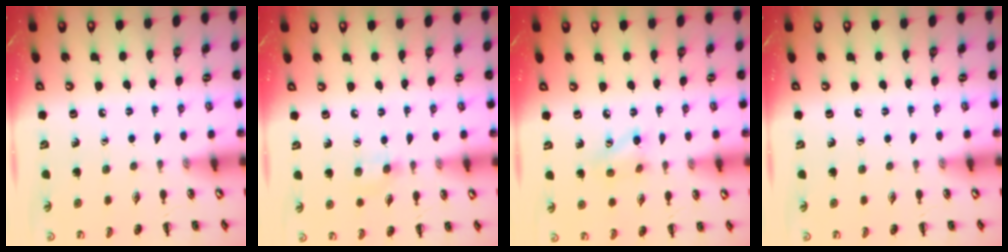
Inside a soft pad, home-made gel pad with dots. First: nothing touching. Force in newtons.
{"total": 6.4, "press": 6.1, "slide": 2.0}
{"total": 5.4, "press": 5.3, "slide": 1.2}
{"total": 0.0}